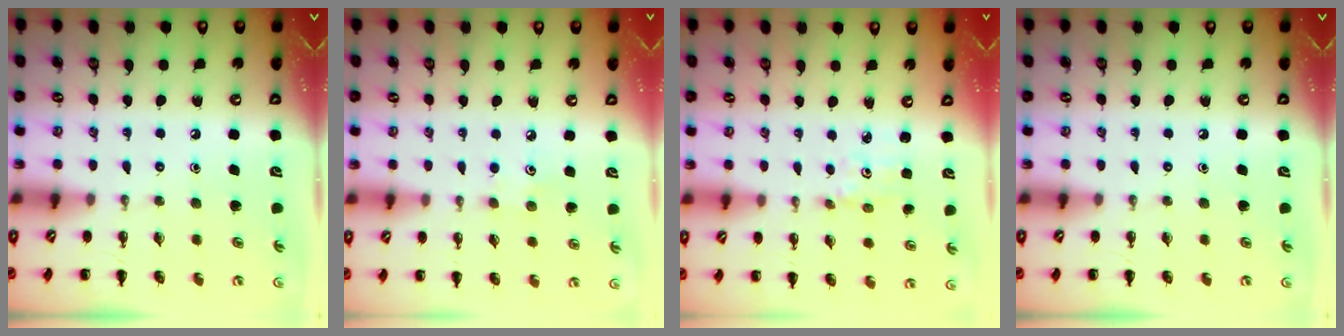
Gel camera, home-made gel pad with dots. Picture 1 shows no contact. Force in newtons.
{"total": 3.8, "press": 3.7, "slide": 1.0}
{"total": 1.6, "press": 1.6, "slide": 0.2}
{"total": 0.0}